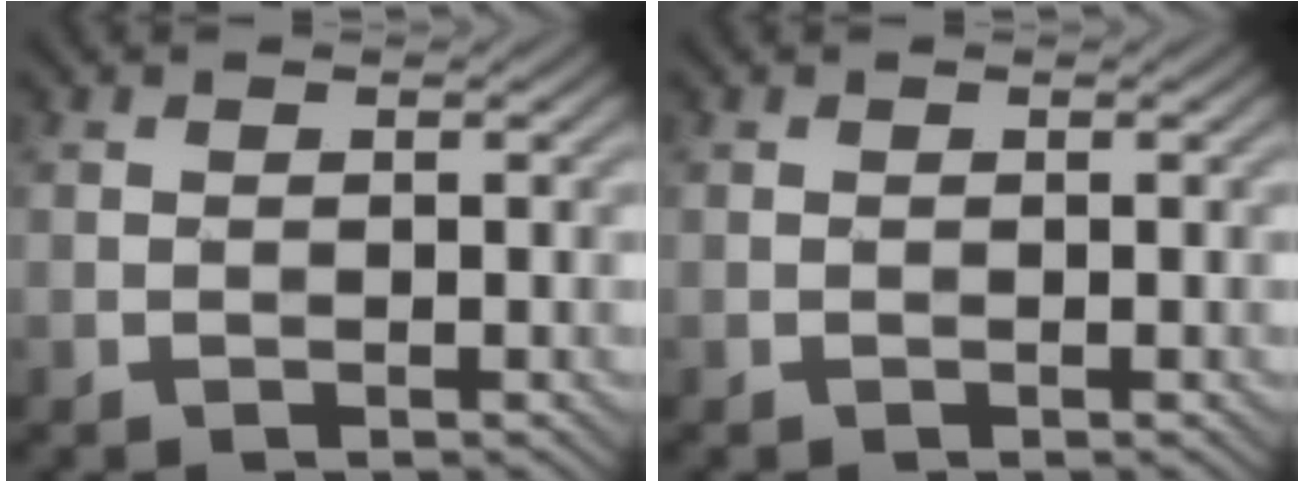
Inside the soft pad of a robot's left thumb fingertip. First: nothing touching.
{"total": 0.0}